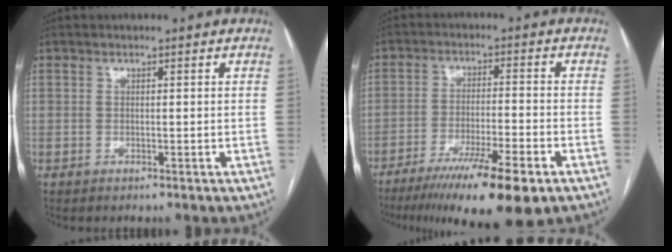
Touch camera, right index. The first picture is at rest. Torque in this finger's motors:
{"motor_torque": [1.32, -0.39, 0.52, 0.11]}